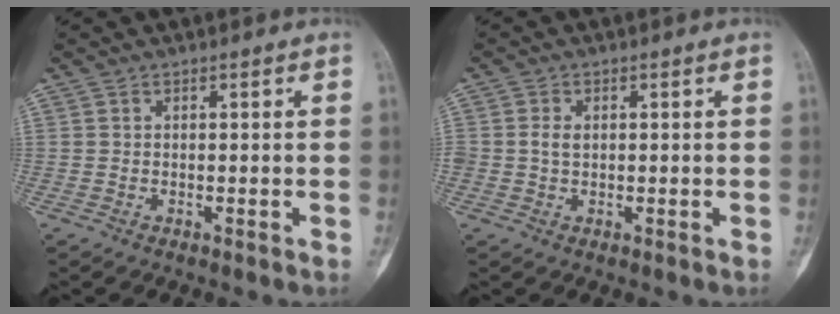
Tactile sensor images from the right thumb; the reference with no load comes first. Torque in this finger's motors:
{"motor_torque": [0.63, 0.42, 0.24, -0.22, -0.03]}